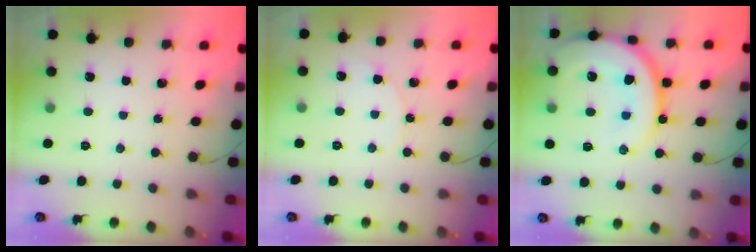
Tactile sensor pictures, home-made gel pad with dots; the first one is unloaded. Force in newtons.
{"total": 3.8, "press": 3.8, "slide": 0.5}
{"total": 21.2, "press": 21.1, "slide": 1.9}